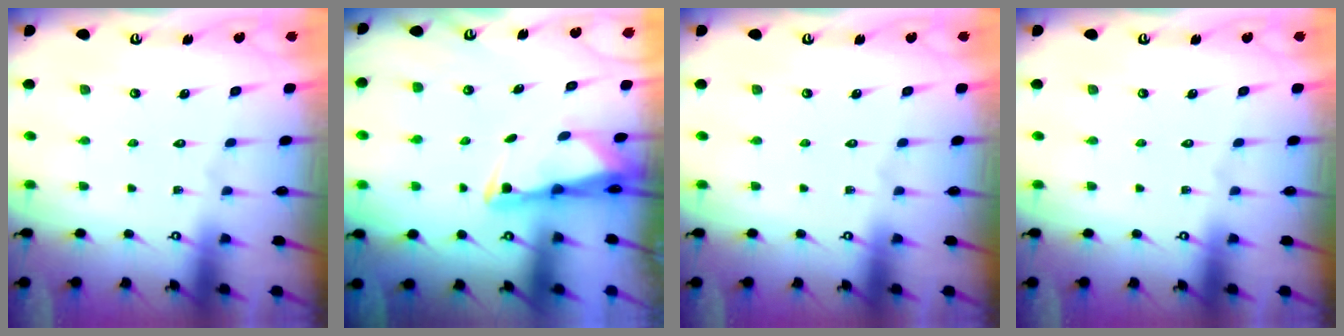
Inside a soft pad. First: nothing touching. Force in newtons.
{"total": 2.5, "press": 2.4, "slide": 0.5}
{"total": 0.0}
{"total": 0.0}